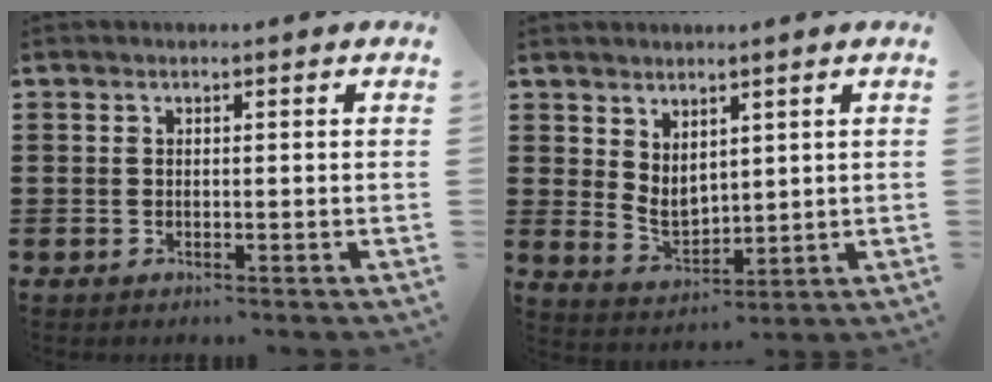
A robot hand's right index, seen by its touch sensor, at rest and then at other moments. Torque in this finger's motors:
{"motor_torque": [0.67, 1.47, 0.09, 0.01]}